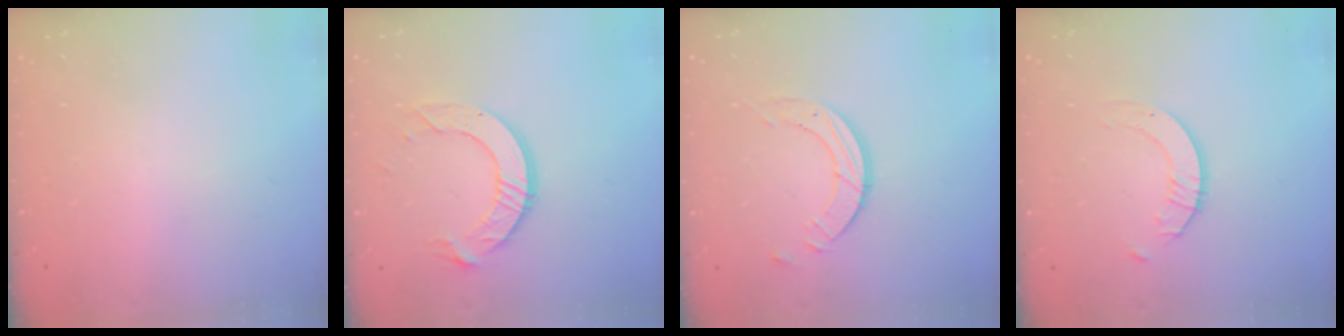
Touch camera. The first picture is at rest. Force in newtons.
{"total": 9.7, "press": 9.7, "slide": 0.8}
{"total": 7.1, "press": 7.1, "slide": 0.7}
{"total": 2.1, "press": 2.1, "slide": 0.2}